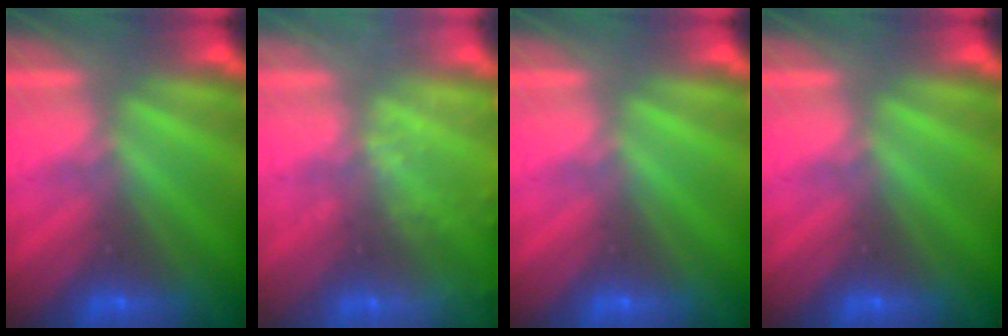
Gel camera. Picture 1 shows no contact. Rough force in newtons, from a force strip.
{"total": 2.4}
{"total": 0.0}
{"total": 0.0}